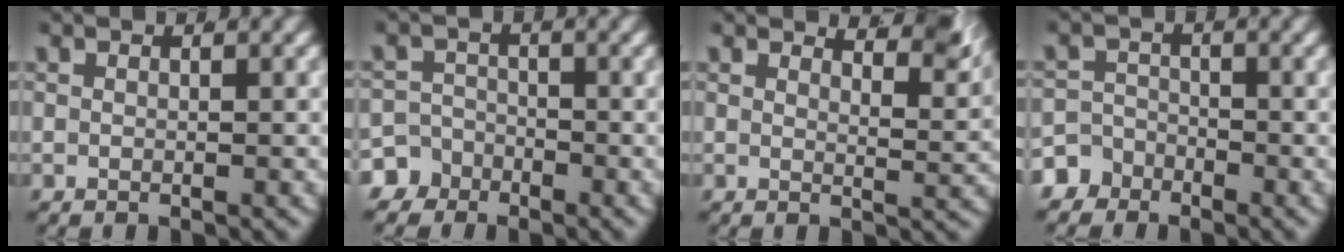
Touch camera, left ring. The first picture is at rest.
{"total": 4.7, "force": [-3.2, 3.4, 0.6], "torque": [-0.012, -0.021, -0.054]}
{"total": 4.7, "force": [3.5, 0.6, 2.9], "torque": [-0.028, -0.011, 0.057]}
{"total": 4.0, "force": [-3.0, 2.6, 0.6], "torque": [-0.011, -0.018, -0.048]}